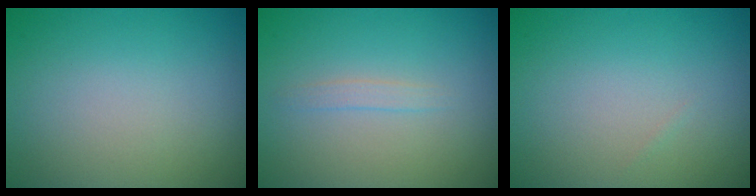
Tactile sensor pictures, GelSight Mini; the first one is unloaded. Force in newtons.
{"total": 0.9, "press": 0.8, "slide": 0.1}
{"total": 0.0}